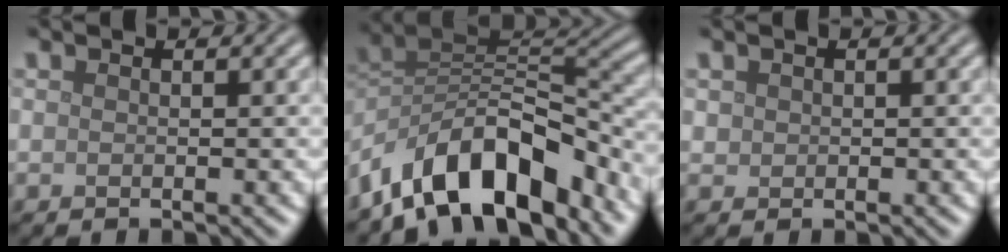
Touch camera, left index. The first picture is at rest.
{"total": 11.9, "force": [-7.6, 5.4, 7.4], "torque": [-0.113, 0.016, -0.151]}
{"total": 0.8, "force": [0.2, 0.7, 0.1], "torque": [0.001, -0.002, 0.006]}